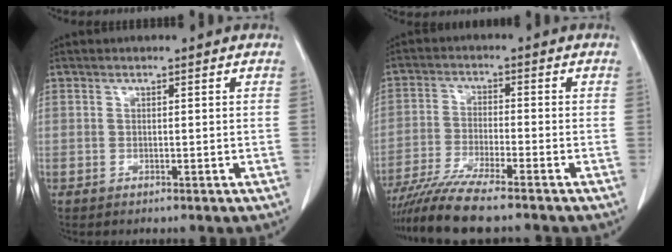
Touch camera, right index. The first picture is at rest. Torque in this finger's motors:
{"motor_torque": [1.09, -1.05, 0.47, 0.13]}